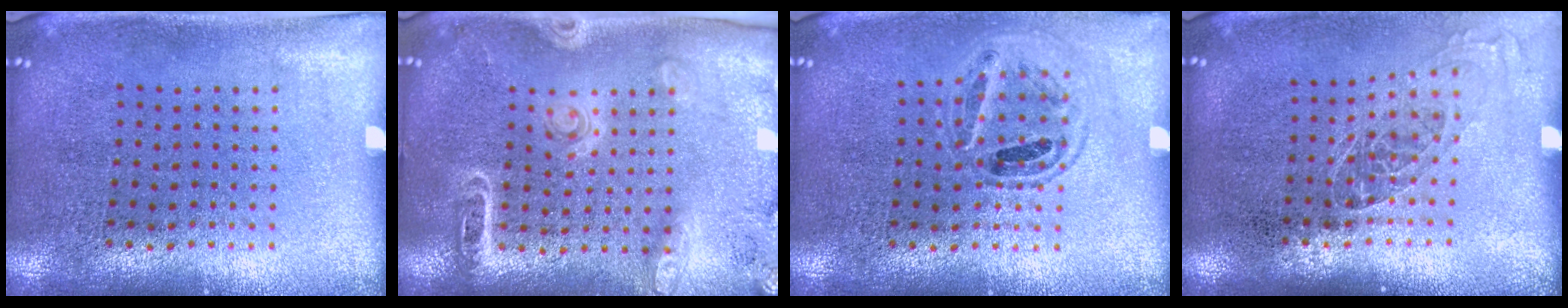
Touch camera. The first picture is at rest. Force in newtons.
{"total": 1.8, "press": 1.7, "slide": 0.4}
{"total": 1.0, "press": 1.0, "slide": 0.3}
{"total": 1.0, "press": 0.9, "slide": 0.5}